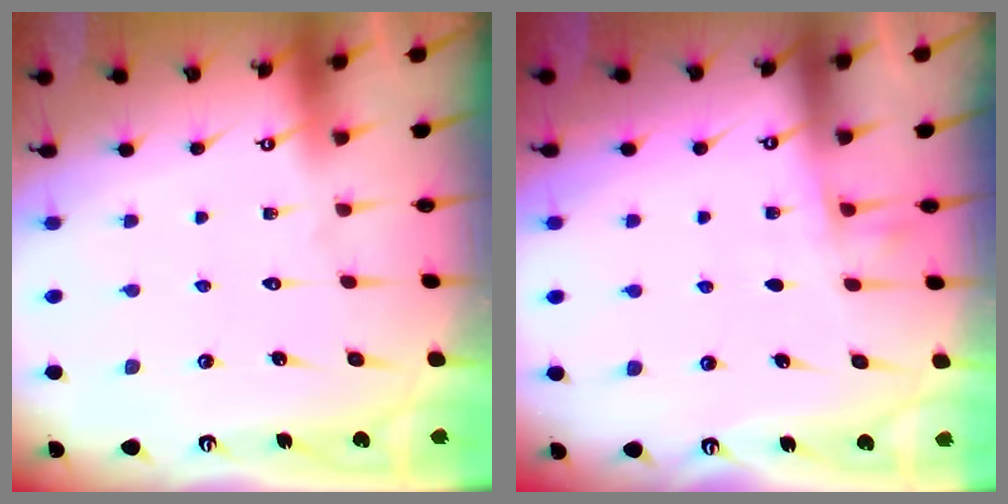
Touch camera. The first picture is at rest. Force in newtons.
{"total": 3.9, "press": 3.6, "slide": 1.4}